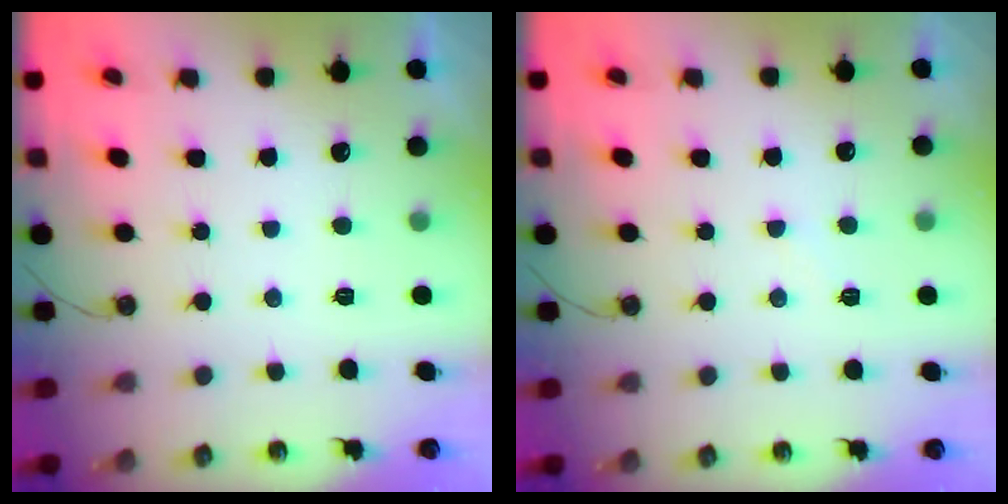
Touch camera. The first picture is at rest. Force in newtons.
{"total": 5.1, "press": 5.1, "slide": 0.7}